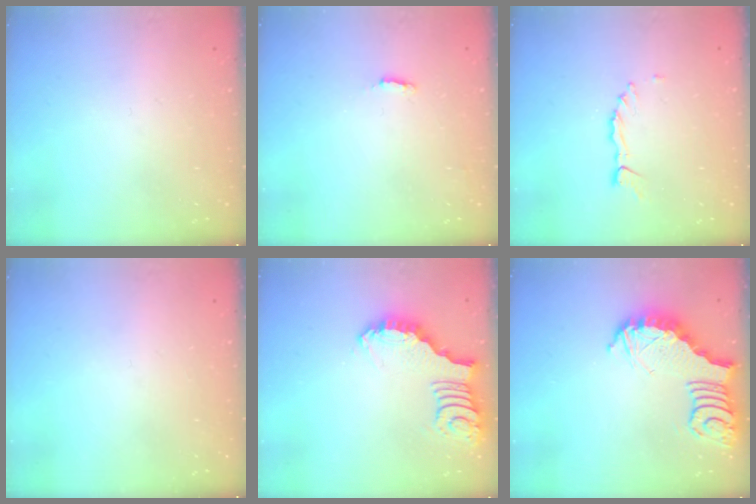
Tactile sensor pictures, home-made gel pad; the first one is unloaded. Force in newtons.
{"total": 2.3, "press": 2.2, "slide": 0.5}
{"total": 0.9, "press": 0.9, "slide": 0.1}
{"total": 0.0}
{"total": 2.6, "press": 2.6, "slide": 0.4}
{"total": 4.9, "press": 4.8, "slide": 0.9}